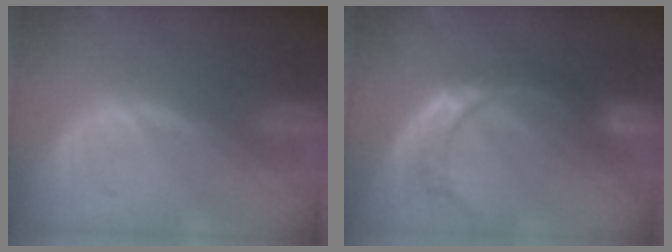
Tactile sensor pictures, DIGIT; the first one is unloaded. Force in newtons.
{"total": 8.8, "press": 7.3, "slide": 4.9}